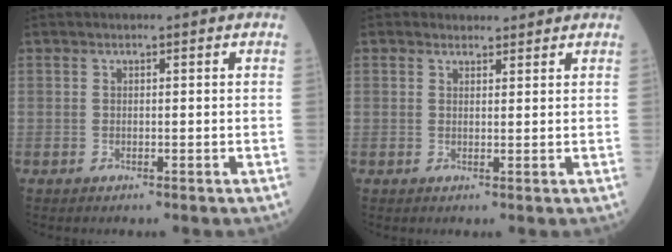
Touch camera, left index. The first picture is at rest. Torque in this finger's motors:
{"motor_torque": [0.28, -0.65, -0.18, -0.01]}